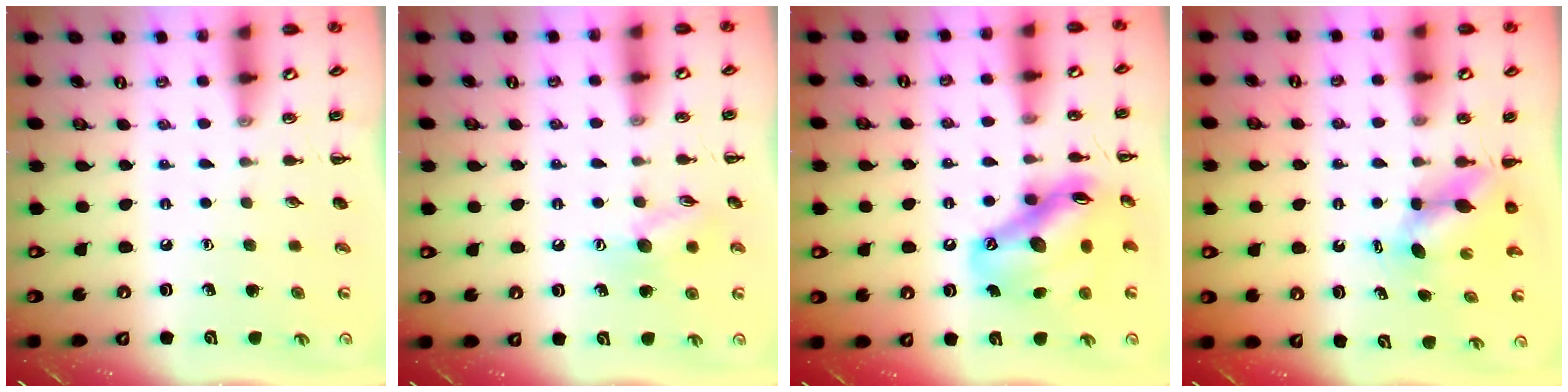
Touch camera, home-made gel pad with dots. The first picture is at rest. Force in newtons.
{"total": 9.2, "press": 9.1, "slide": 1.0}
{"total": 16.2, "press": 15.7, "slide": 4.0}
{"total": 4.9, "press": 4.9, "slide": 0.4}